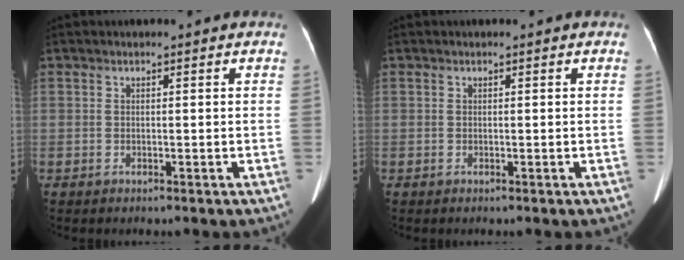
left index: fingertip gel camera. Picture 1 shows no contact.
{"total": 0.0}